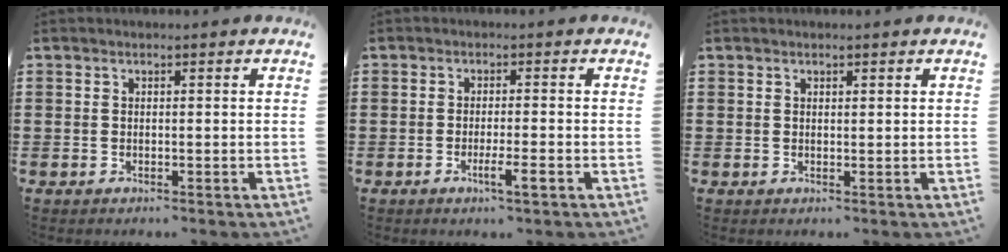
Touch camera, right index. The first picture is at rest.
{"total": 3.5, "force": [-1.7, 0.2, 3.0], "torque": [-0.056, -0.008, -0.032]}
{"total": 0.5, "force": [0.3, 0.3, 0.3], "torque": [-0.005, 0.003, 0.007]}